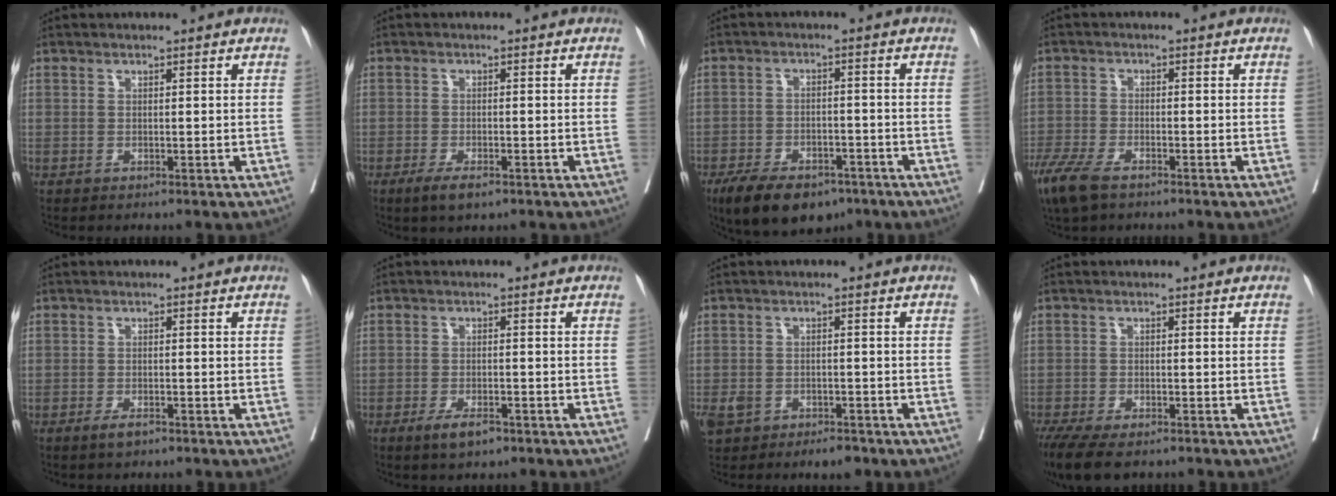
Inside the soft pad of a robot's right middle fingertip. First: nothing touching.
{"total": 3.7, "force": [-2.3, 1.1, 2.6], "torque": [-0.049, -0.004, -0.037]}
{"total": 11.6, "force": [-8.1, 5.4, 6.3], "torque": [-0.104, -0.005, -0.128]}
{"total": 7.2, "force": [-5.2, 2.4, 4.4], "torque": [-0.087, -0.014, -0.094]}
{"total": 2.0, "force": [-1.4, 0.6, 1.3], "torque": [-0.025, -0.001, -0.024]}
{"total": 3.9, "force": [-2.5, 1.3, 2.7], "torque": [-0.051, -0.001, -0.040]}
{"total": 5.0, "force": [-3.1, 2.9, 2.7], "torque": [-0.046, 0.004, -0.043]}
{"total": 8.7, "force": [-6.5, 2.9, 5.1], "torque": [-0.084, -0.015, -0.104]}